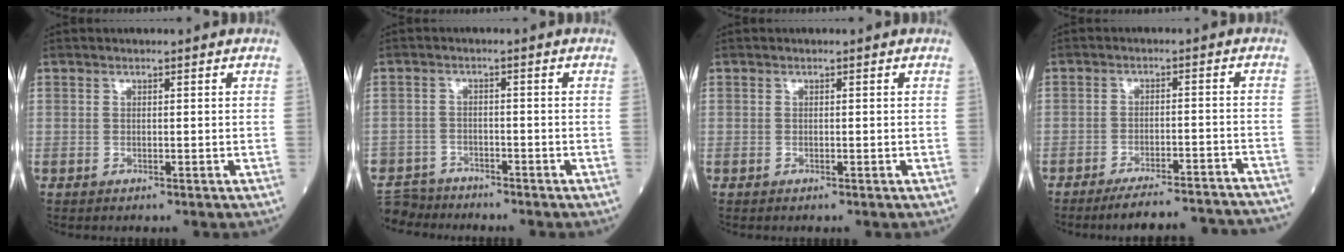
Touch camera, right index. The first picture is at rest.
{"total": 5.9, "force": [-5.5, 2.0, -0.4], "torque": [0.013, -0.005, -0.104]}
{"total": 0.0}
{"total": 17.2, "force": [-16.3, 0.9, 5.5], "torque": [-0.049, -0.002, -0.204]}